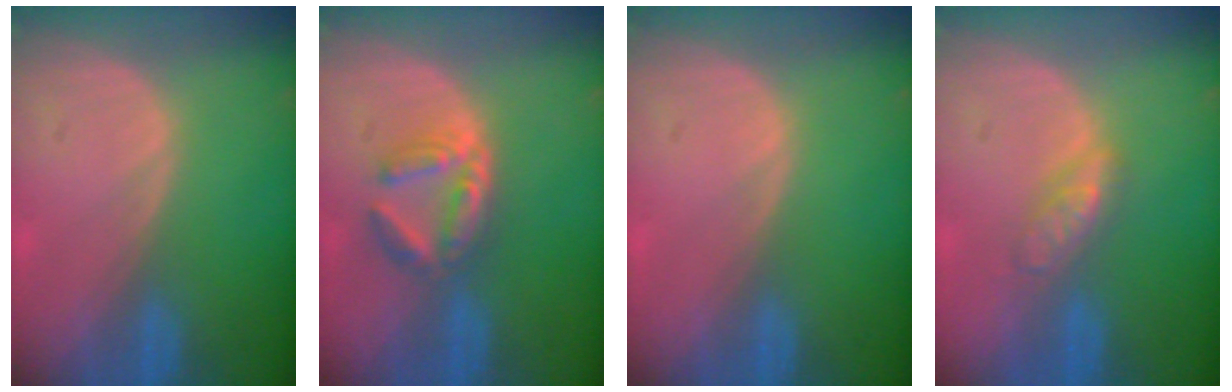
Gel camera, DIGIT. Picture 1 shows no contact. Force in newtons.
{"total": 5.3, "press": 5.3, "slide": 0.8}
{"total": 0.0}
{"total": 3.4, "press": 3.4, "slide": 0.2}